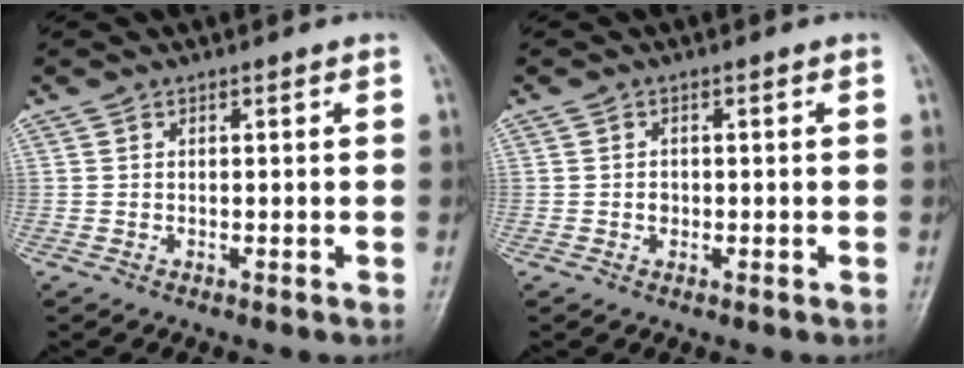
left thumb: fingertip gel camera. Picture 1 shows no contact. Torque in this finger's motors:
{"motor_torque": [-0.48, -0.32, 0.04, 0.03, 0.00]}